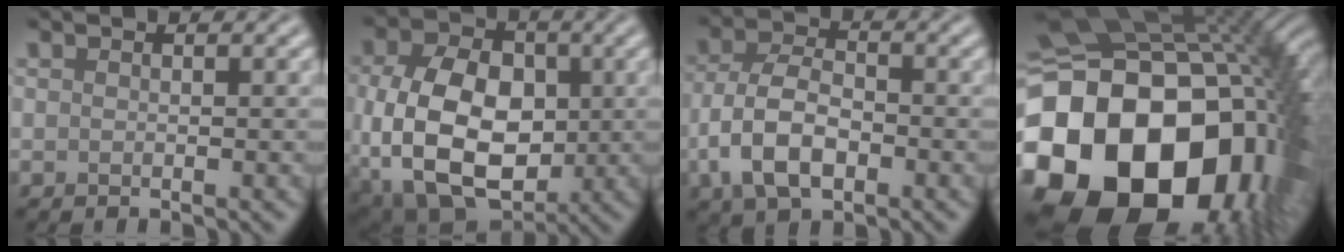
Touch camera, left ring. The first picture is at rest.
{"total": 12.6, "force": [-1.2, 8.7, 9.0], "torque": [-0.182, -0.021, -0.016]}
{"total": 6.1, "force": [-2.1, 3.5, 4.5], "torque": [-0.096, 0.001, -0.047]}
{"total": 24.1, "force": [-6.3, 17.7, 15.0], "torque": [-0.322, -0.050, -0.106]}